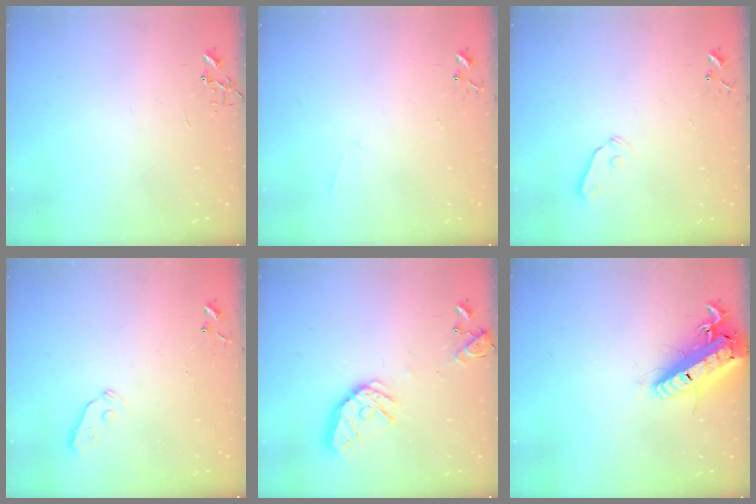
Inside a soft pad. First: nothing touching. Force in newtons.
{"total": 4.4, "press": 4.4, "slide": 0.4}
{"total": 4.3, "press": 4.3, "slide": 0.7}
{"total": 3.8, "press": 3.7, "slide": 0.7}
{"total": 15.8, "press": 15.5, "slide": 2.5}
{"total": 20.0, "press": 19.7, "slide": 4.0}